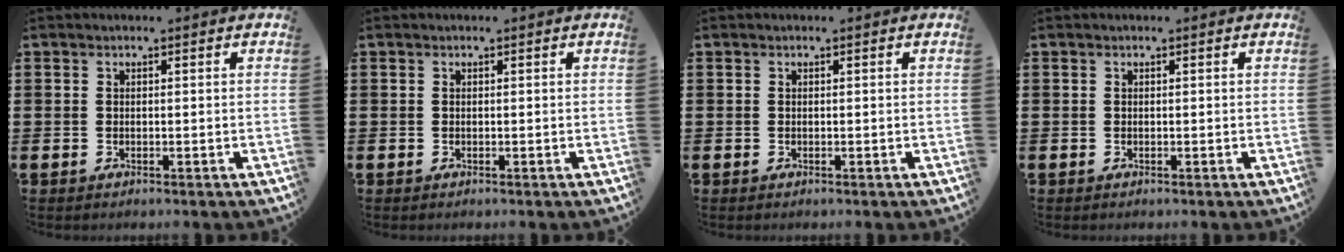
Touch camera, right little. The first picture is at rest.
{"total": 0.0}
{"total": 0.0}
{"total": 0.0}